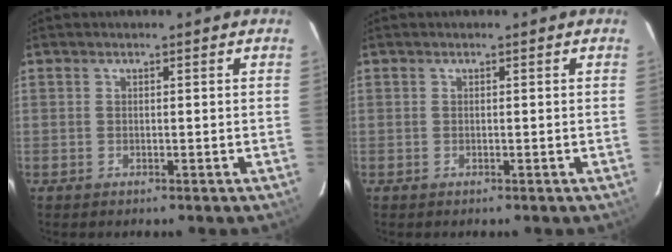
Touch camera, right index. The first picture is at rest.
{"total": 0.0}